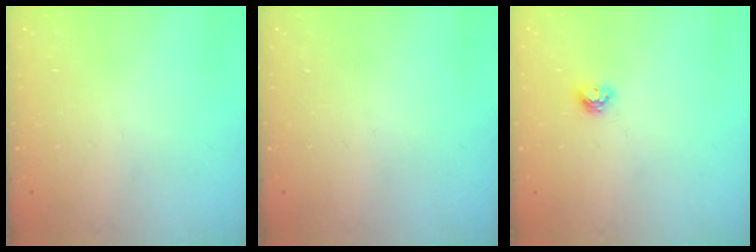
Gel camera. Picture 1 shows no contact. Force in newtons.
{"total": 0.0}
{"total": 5.6, "press": 5.5, "slide": 0.7}